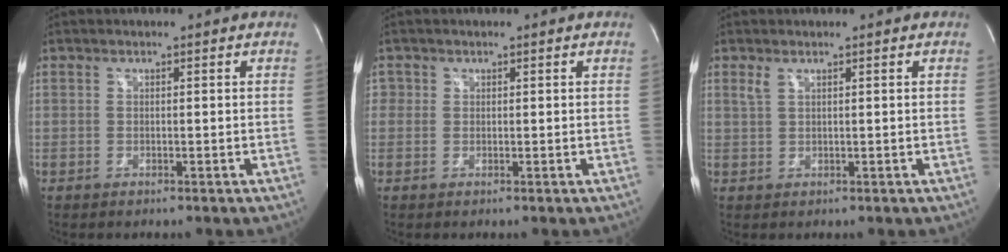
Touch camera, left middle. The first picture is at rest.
{"total": 1.1, "force": [0.3, 1.1, 0.1], "torque": [0.011, 0.002, 0.003]}
{"total": 1.2, "force": [0.8, 0.3, 0.8], "torque": [-0.024, 0.007, 0.022]}